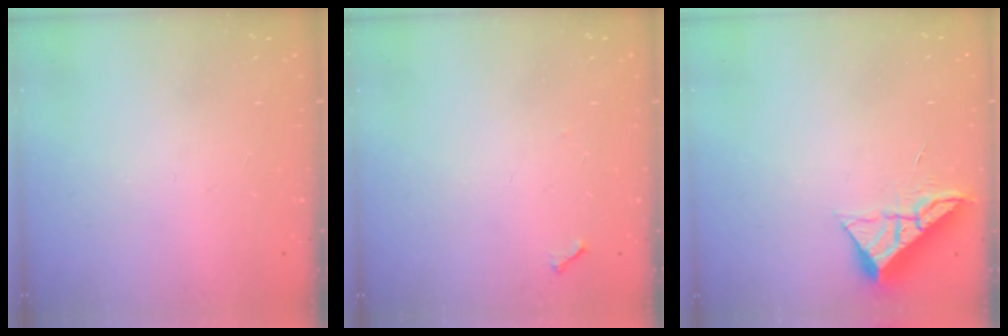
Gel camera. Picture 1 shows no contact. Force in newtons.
{"total": 3.8, "press": 3.8, "slide": 0.5}
{"total": 6.9, "press": 6.9, "slide": 0.5}